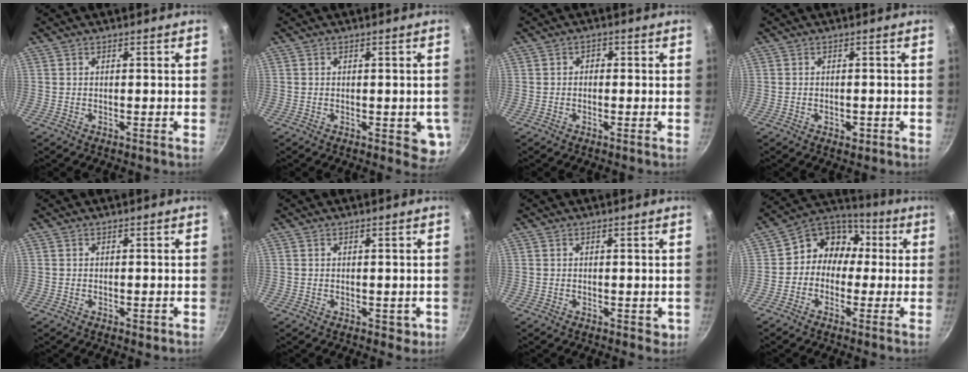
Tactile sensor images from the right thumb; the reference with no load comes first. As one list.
[{"total": 5.4, "force": [-0.9, 2.8, 4.5], "torque": [-0.033, -0.005, -0.009]}, {"total": 1.4, "force": [-0.2, 1.2, 0.7], "torque": [-0.008, 0.006, -0.007]}, {"total": 2.0, "force": [-0.8, 1.3, 1.4], "torque": [-0.020, 0.001, -0.009]}, {"total": 1.1, "force": [-0.3, 0.8, 0.7], "torque": [-0.007, 0.000, -0.005]}, {"total": 2.0, "force": [-0.1, 1.7, 1.2], "torque": [-0.009, -0.001, 0.001]}, {"total": 1.7, "force": [0.2, 1.3, 1.0], "torque": [-0.007, 0.000, 0.004]}, {"total": 10.8, "force": [0.3, 9.5, 5.2], "torque": [-0.036, 0.038, -0.023]}]